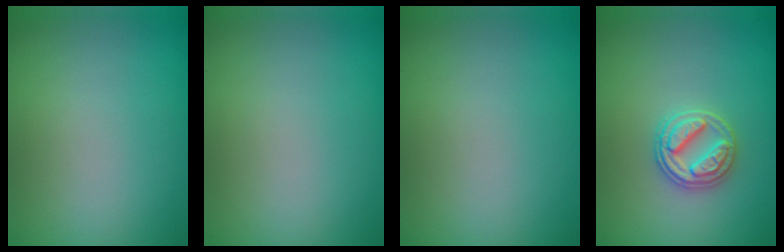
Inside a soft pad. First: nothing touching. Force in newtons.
{"total": 0.0}
{"total": 0.0}
{"total": 2.9, "press": 2.8, "slide": 0.4}